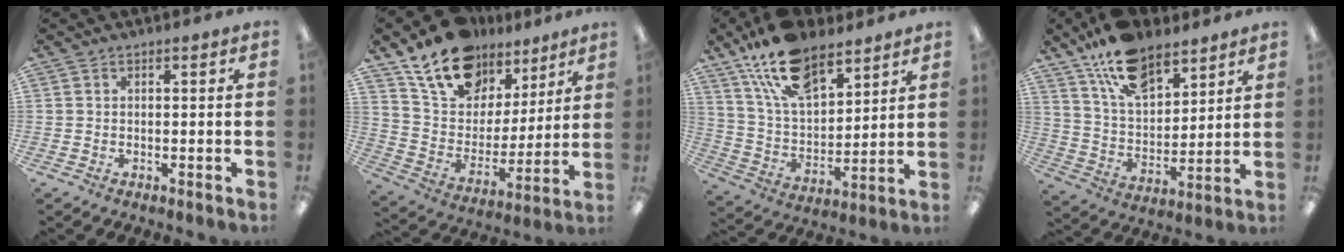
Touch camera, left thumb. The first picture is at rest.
{"total": 17.6, "force": [12.6, 10.5, 6.3], "torque": [-0.124, -0.077, 0.236]}
{"total": 18.4, "force": [12.5, 8.9, 10.1], "torque": [-0.196, -0.051, 0.229]}
{"total": 15.7, "force": [11.1, 7.6, 8.1], "torque": [-0.156, -0.049, 0.206]}